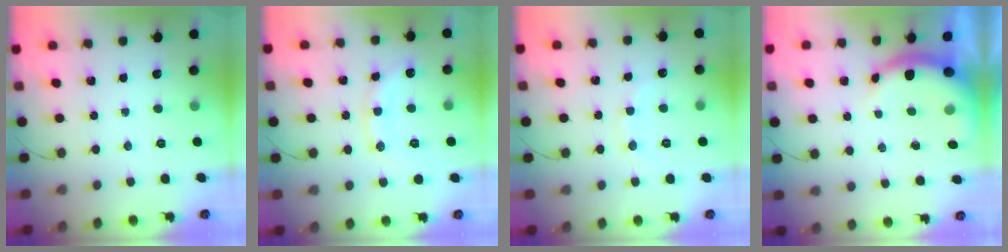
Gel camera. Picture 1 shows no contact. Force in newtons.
{"total": 12.2, "press": 12.2, "slide": 0.4}
{"total": 6.6, "press": 6.4, "slide": 1.5}
{"total": 8.6, "press": 8.5, "slide": 0.8}